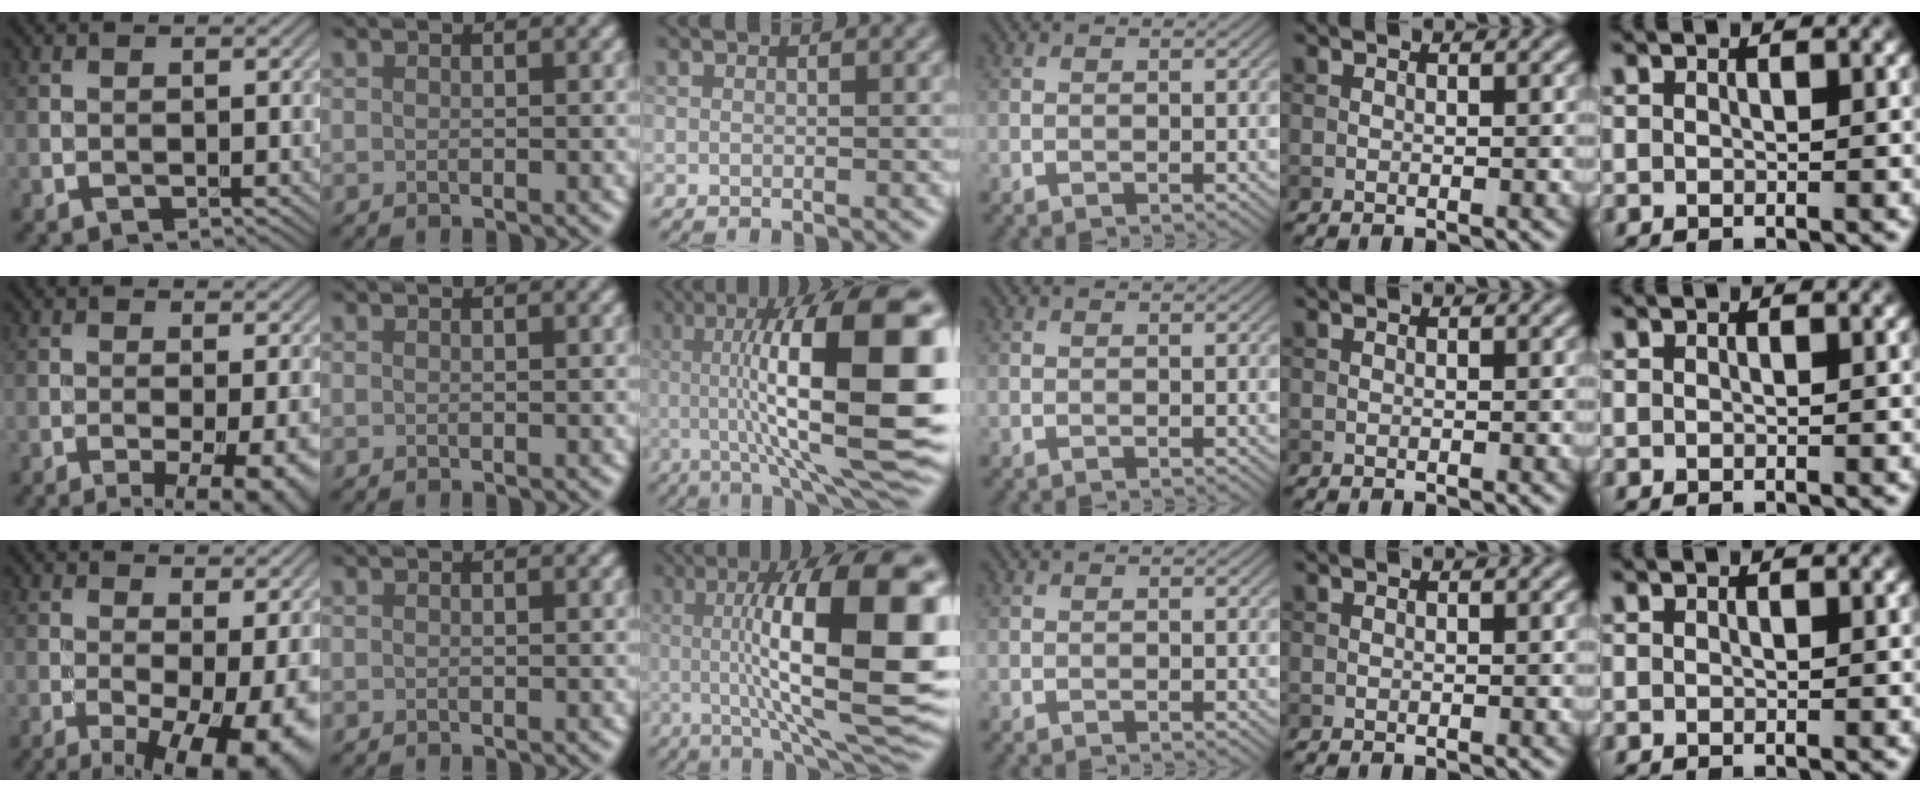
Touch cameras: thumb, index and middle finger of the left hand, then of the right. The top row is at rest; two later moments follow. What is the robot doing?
{"motion": "unscrew", "object": "dispenser bottle"}